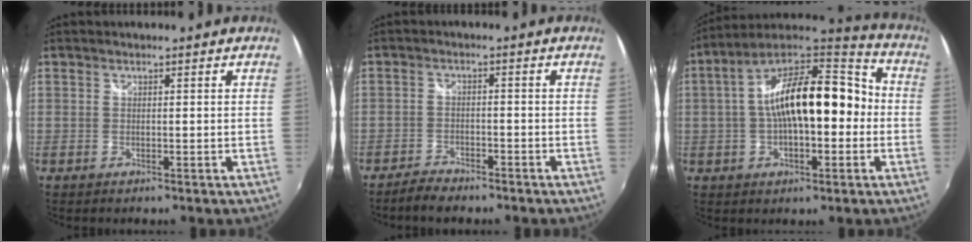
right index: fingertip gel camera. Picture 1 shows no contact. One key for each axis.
{"total": 4.4, "fx": -3.9, "fy": 1.4, "fz": 1.5, "tx": -0.048, "ty": 0.000, "tz": -0.070}
{"total": 19.2, "fx": -0.7, "fy": 8.3, "fz": 17.3, "tx": -0.298, "ty": 0.030, "tz": -0.020}